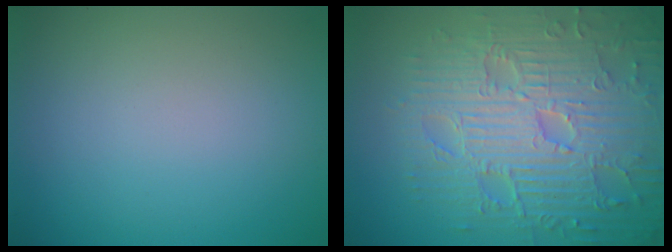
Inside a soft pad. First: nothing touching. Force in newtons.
{"total": 9.4, "press": 6.8, "slide": 6.5}